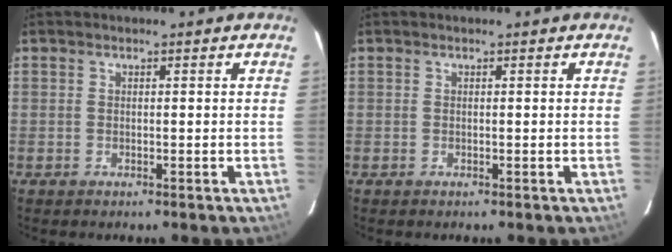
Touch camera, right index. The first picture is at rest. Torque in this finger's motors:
{"motor_torque": [0.59, 0.59, 0.00, 0.00]}